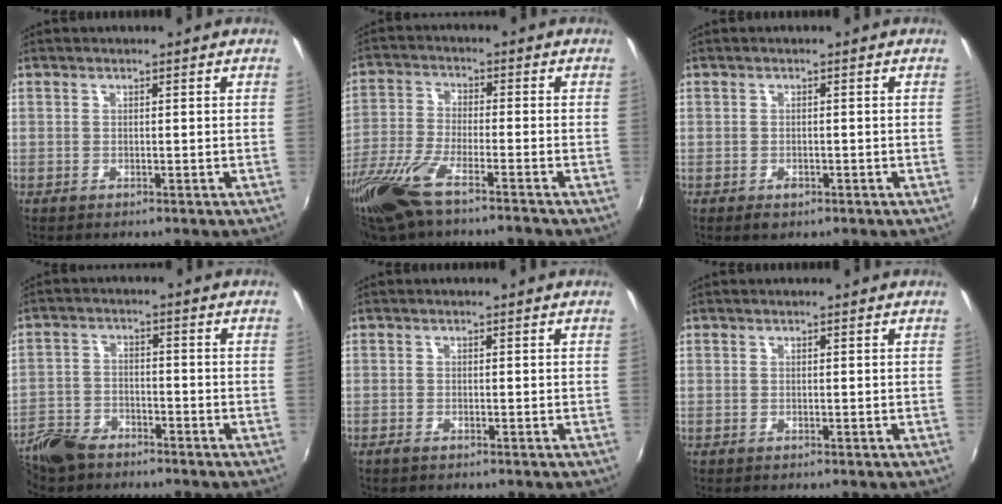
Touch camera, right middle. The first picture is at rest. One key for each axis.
{"total": 13.6, "fx": -9.7, "fy": 2.4, "fz": 9.3, "tx": -0.206, "ty": -0.047, "tz": -0.186}
{"total": 2.2, "fx": -1.4, "fy": 1.1, "fz": 1.3, "tx": -0.025, "ty": -0.005, "tz": -0.024}
{"total": 8.0, "fx": -6.1, "fy": 4.2, "fz": 3.0, "tx": -0.081, "ty": 0.005, "tz": -0.116}
{"total": 1.1, "fx": -0.9, "fy": 0.3, "fz": 0.6, "tx": -0.012, "ty": -0.004, "tz": -0.018}
{"total": 0.0}